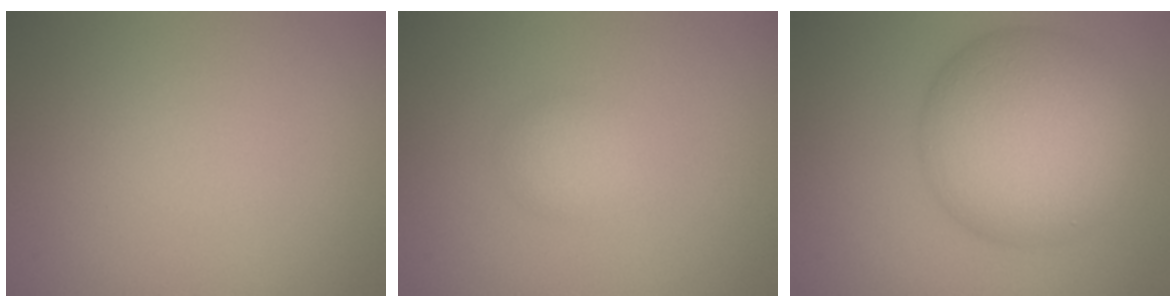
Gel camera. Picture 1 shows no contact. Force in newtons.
{"total": 1.6, "press": 1.6, "slide": 0.1}
{"total": 11.2, "press": 11.2, "slide": 0.5}